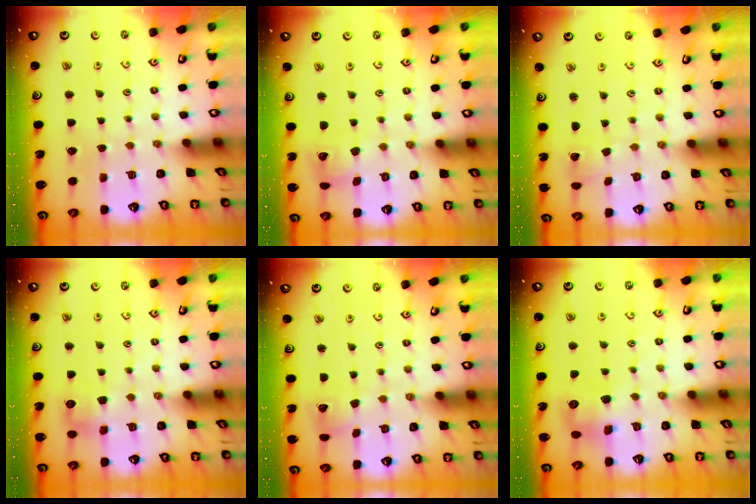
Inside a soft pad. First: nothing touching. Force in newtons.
{"total": 7.4, "press": 7.3, "slide": 1.0}
{"total": 1.3, "press": 1.3, "slide": 0.1}
{"total": 6.2, "press": 6.2, "slide": 0.6}
{"total": 4.7, "press": 4.6, "slide": 0.6}
{"total": 8.8, "press": 8.7, "slide": 1.0}